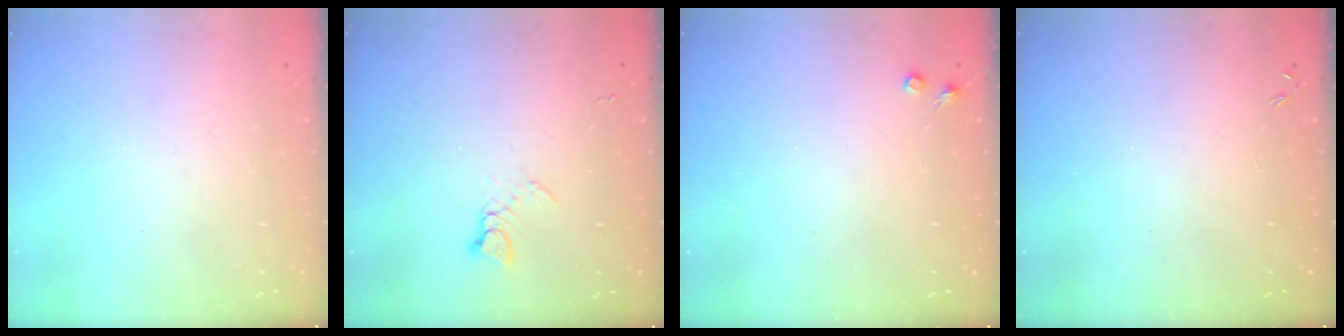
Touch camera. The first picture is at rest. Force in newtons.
{"total": 2.6, "press": 2.6, "slide": 0.3}
{"total": 2.7, "press": 2.7, "slide": 0.4}
{"total": 0.0}